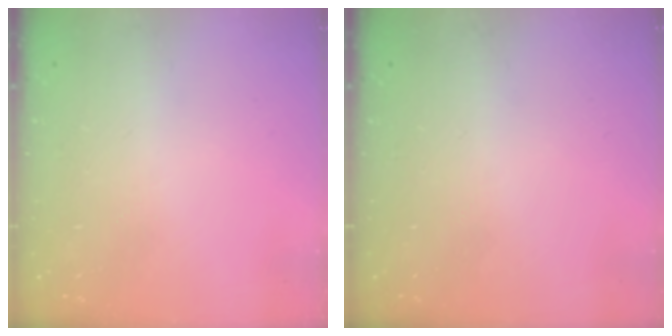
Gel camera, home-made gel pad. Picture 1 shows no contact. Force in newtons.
{"total": 0.0}